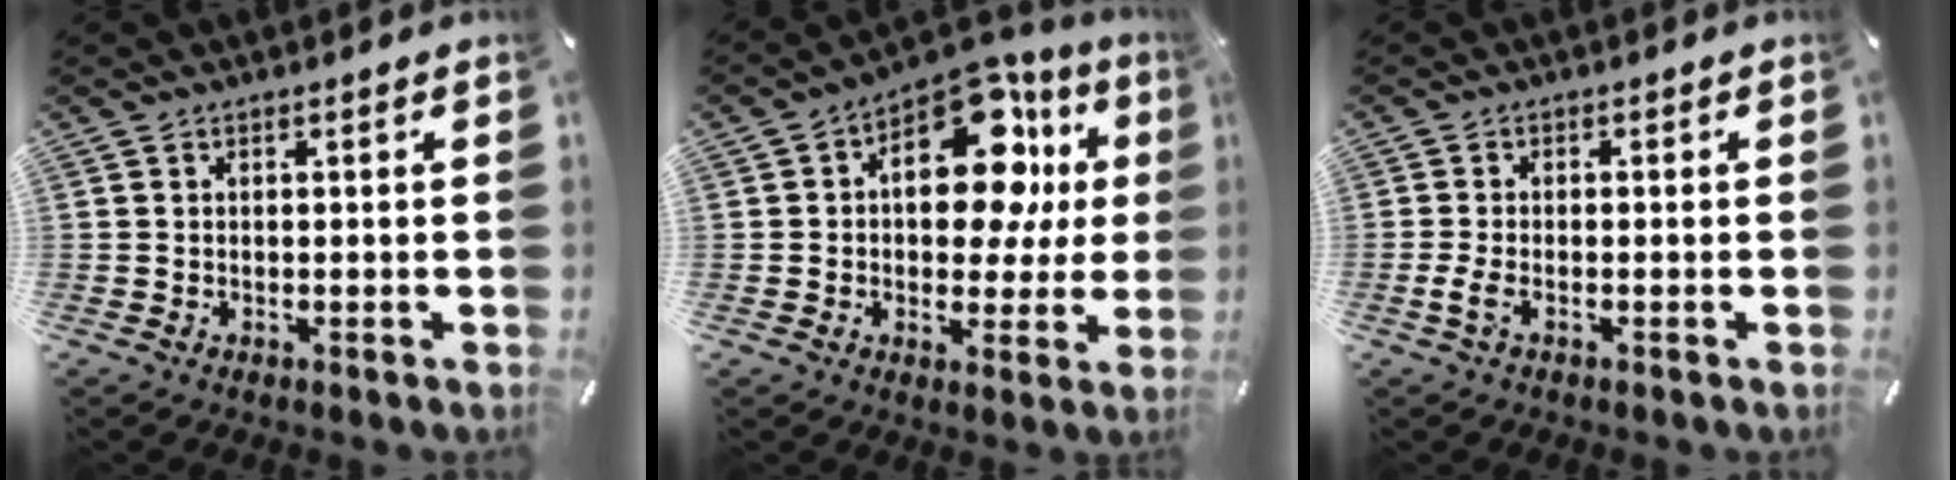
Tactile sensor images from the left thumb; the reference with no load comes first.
{"total": 17.9, "force": [6.3, 10.3, 13.2], "torque": [-0.182, -0.039, 0.108]}
{"total": 3.0, "force": [-1.2, 1.2, 2.5], "torque": [-0.054, 0.000, -0.024]}